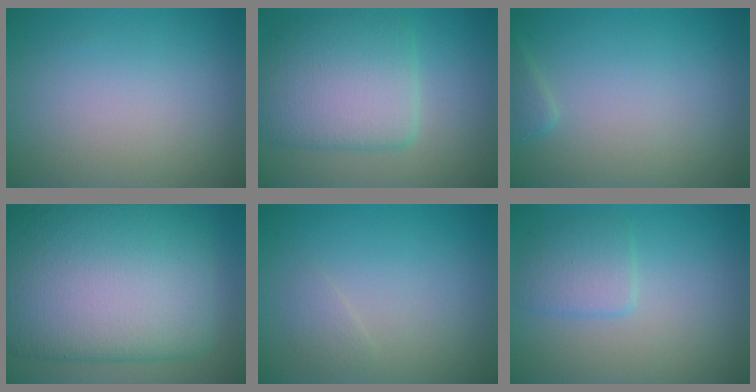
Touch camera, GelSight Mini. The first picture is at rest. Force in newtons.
{"total": 6.6, "press": 6.6, "slide": 0.3}
{"total": 0.9, "press": 0.9, "slide": 0.0}
{"total": 15.1, "press": 15.1, "slide": 0.4}
{"total": 0.9, "press": 0.9, "slide": 0.0}
{"total": 2.4, "press": 2.4, "slide": 0.2}